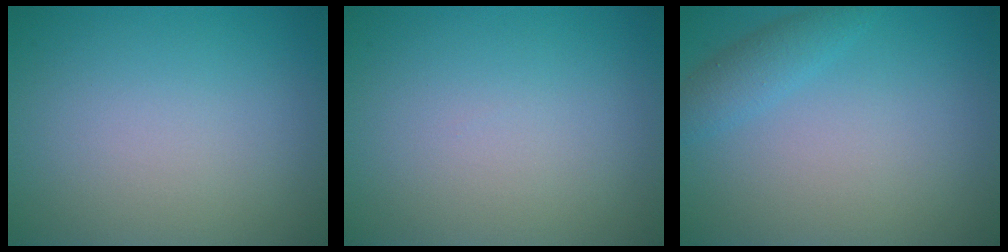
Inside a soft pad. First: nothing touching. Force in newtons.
{"total": 0.0}
{"total": 1.9, "press": 1.9, "slide": 0.1}